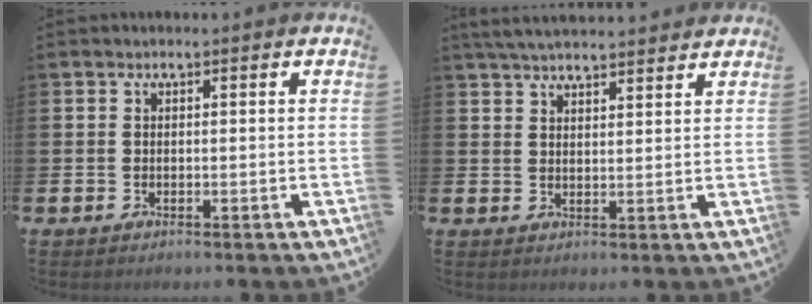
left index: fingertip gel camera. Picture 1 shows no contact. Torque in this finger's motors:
{"motor_torque": [0.88, -1.26, 0.57, 0.15]}